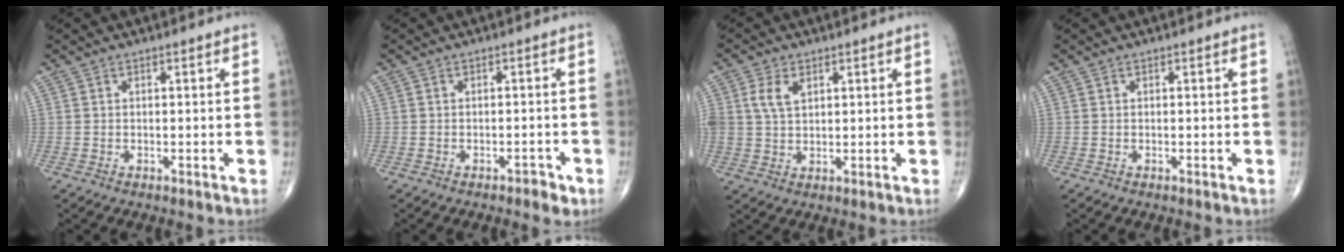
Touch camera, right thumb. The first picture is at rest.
{"total": 2.0, "force": [-1.3, 1.0, 1.1], "torque": [-0.012, 0.008, -0.015]}
{"total": 5.0, "force": [1.8, 3.1, 3.4], "torque": [-0.060, -0.001, 0.039]}
{"total": 0.0}